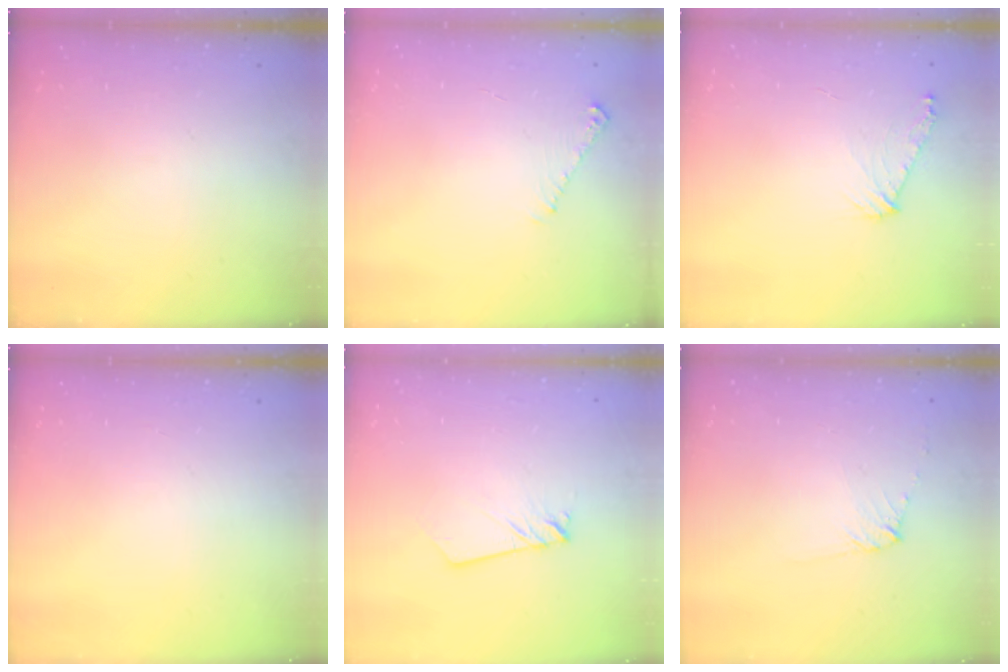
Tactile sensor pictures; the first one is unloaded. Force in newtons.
{"total": 4.7, "press": 4.7, "slide": 0.7}
{"total": 6.6, "press": 6.6, "slide": 0.9}
{"total": 0.0}
{"total": 1.9, "press": 1.9, "slide": 0.2}
{"total": 5.1, "press": 5.1, "slide": 0.8}